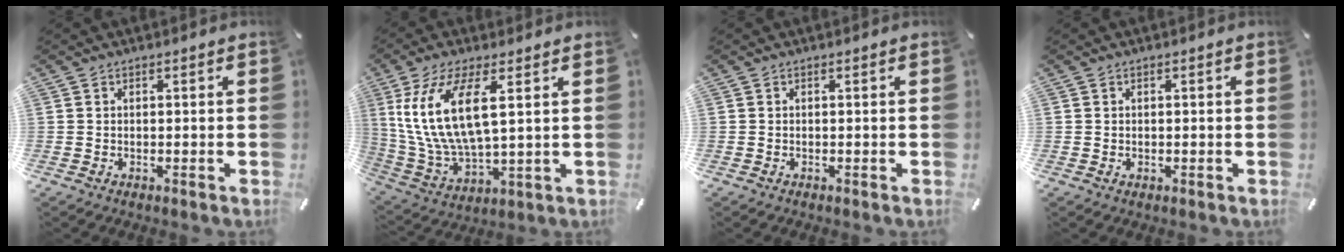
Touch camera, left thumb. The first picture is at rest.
{"total": 14.7, "force": [4.9, 5.8, 12.6], "torque": [-0.284, -0.012, 0.089]}
{"total": 0.0}
{"total": 0.5, "force": [0.1, 0.5, 0.2], "torque": [-0.003, 0.003, 0.000]}